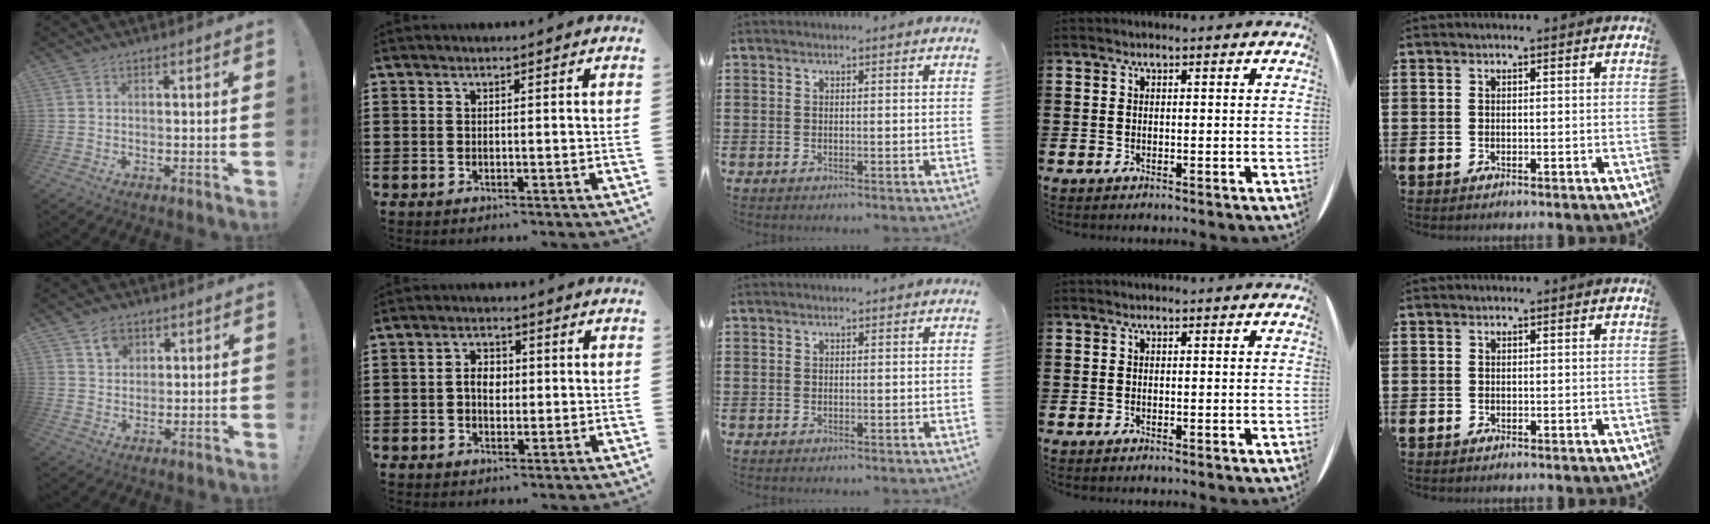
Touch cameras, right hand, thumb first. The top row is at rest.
{"thumb": {"total": 5.4, "force": [3.3, 3.9, 1.7], "torque": [-0.013, -0.015, 0.057]}, "index": {"total": 3.3, "force": [-0.1, 2.3, 2.5], "torque": [-0.050, 0.009, -0.004]}}